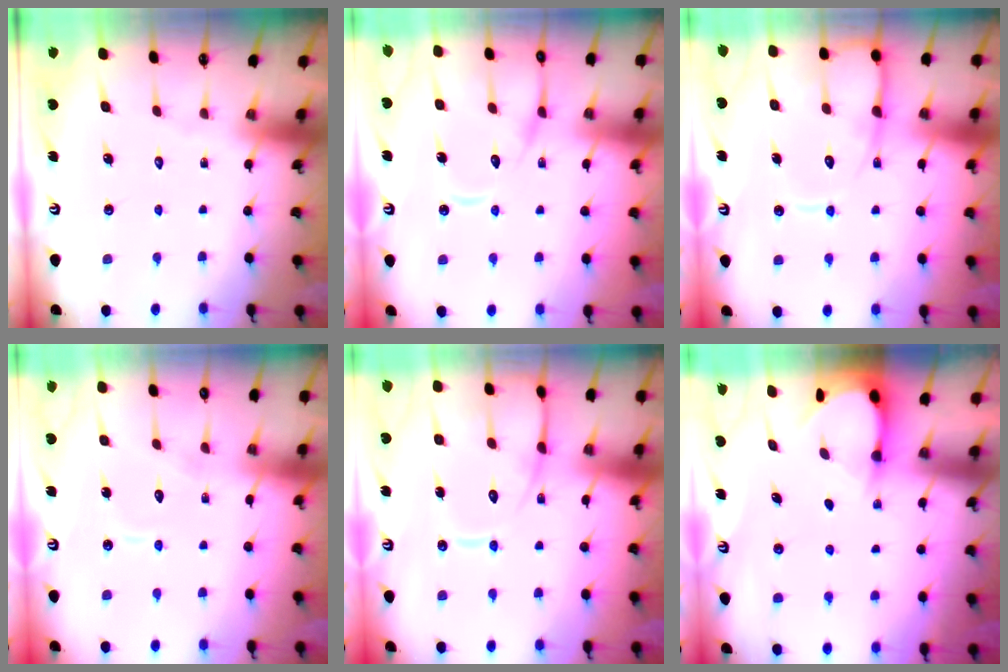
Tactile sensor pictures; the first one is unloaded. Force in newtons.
{"total": 13.9, "press": 13.9, "slide": 1.5}
{"total": 11.9, "press": 11.8, "slide": 1.3}
{"total": 6.7, "press": 6.7, "slide": 0.6}
{"total": 13.3, "press": 13.2, "slide": 1.0}
{"total": 3.1, "press": 3.1, "slide": 0.3}